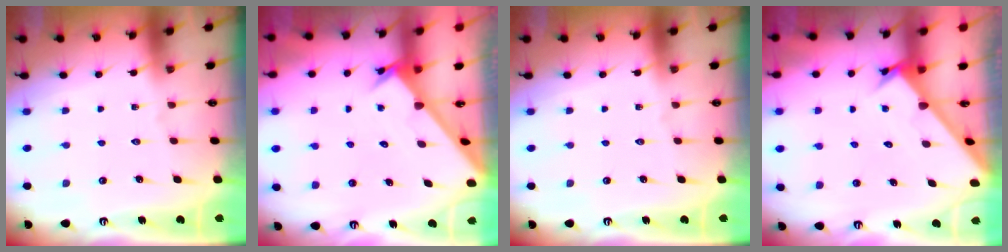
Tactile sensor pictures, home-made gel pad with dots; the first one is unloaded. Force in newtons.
{"total": 2.4, "press": 2.4, "slide": 0.2}
{"total": 0.0}
{"total": 2.8, "press": 2.8, "slide": 0.3}